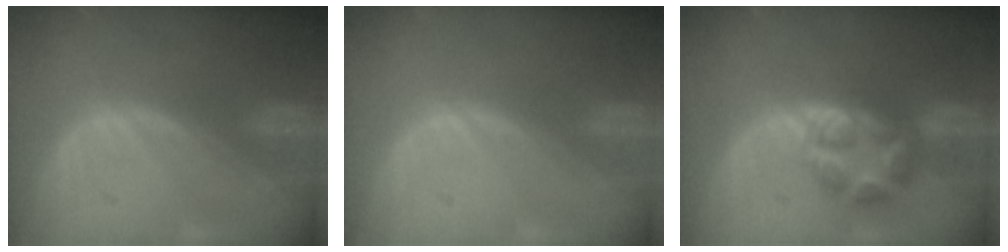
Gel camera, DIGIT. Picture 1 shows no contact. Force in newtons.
{"total": 0.0}
{"total": 6.1, "press": 6.1, "slide": 0.1}